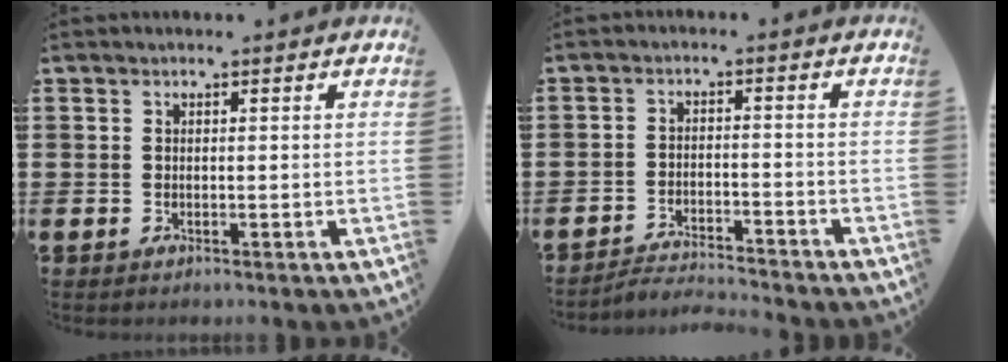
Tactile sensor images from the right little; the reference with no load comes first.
{"total": 2.8, "force": [-2.8, -0.1, 0.0], "torque": [-0.005, 0.004, -0.061]}